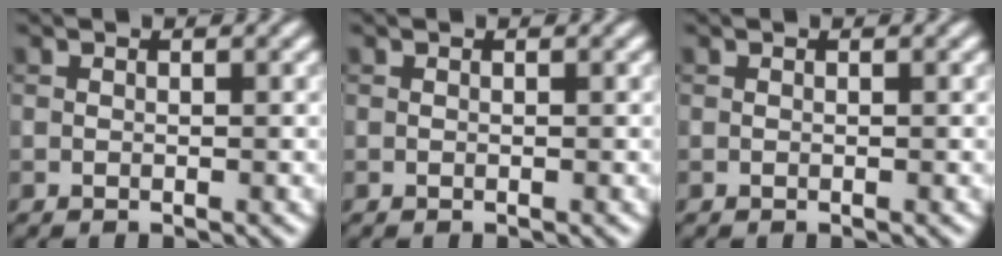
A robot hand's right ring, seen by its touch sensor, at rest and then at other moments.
{"total": 0.0}
{"total": 0.0}